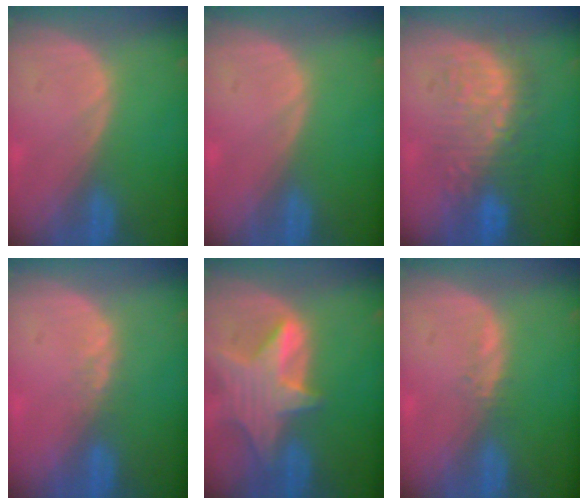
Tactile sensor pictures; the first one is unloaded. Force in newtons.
{"total": 0.0}
{"total": 8.7, "press": 8.6, "slide": 1.4}
{"total": 1.7, "press": 1.4, "slide": 0.9}
{"total": 8.4, "press": 7.5, "slide": 3.7}
{"total": 1.1, "press": 1.0, "slide": 0.5}